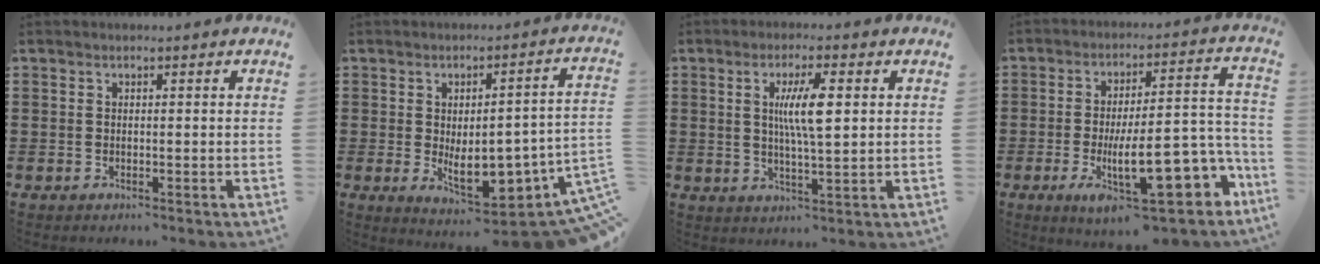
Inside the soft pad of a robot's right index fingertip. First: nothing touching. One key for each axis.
{"total": 9.5, "fx": -3.2, "fy": 3.7, "fz": 8.2, "tx": -0.118, "ty": -0.018, "tz": -0.056}
{"total": 6.9, "fx": 1.5, "fy": 1.3, "fz": 6.6, "tx": -0.130, "ty": 0.006, "tz": 0.022}
{"total": 17.9, "fx": -7.0, "fy": 5.7, "fz": 15.4, "tx": -0.224, "ty": 0.005, "tz": -0.102}